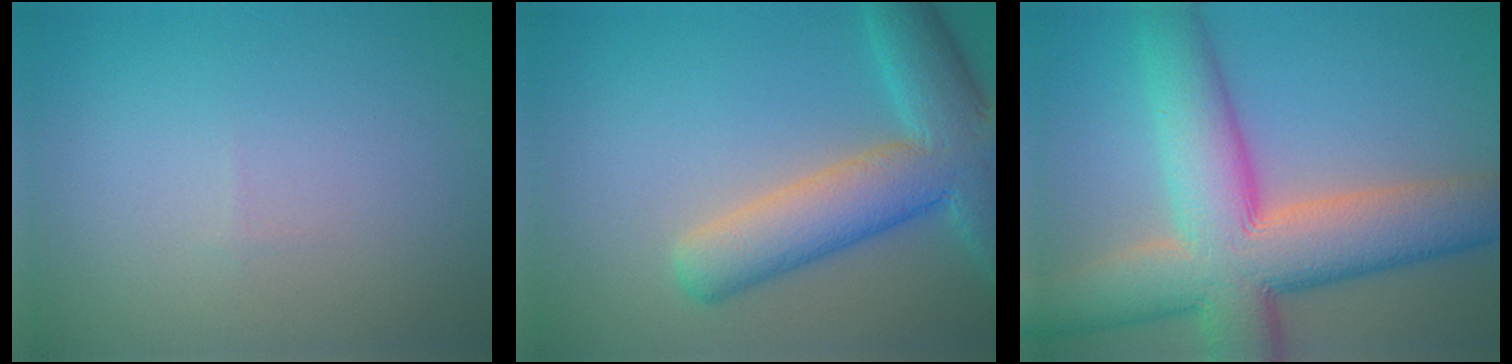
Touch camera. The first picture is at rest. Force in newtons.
{"total": 8.5, "press": 8.5, "slide": 0.5}
{"total": 12.7, "press": 12.7, "slide": 0.7}